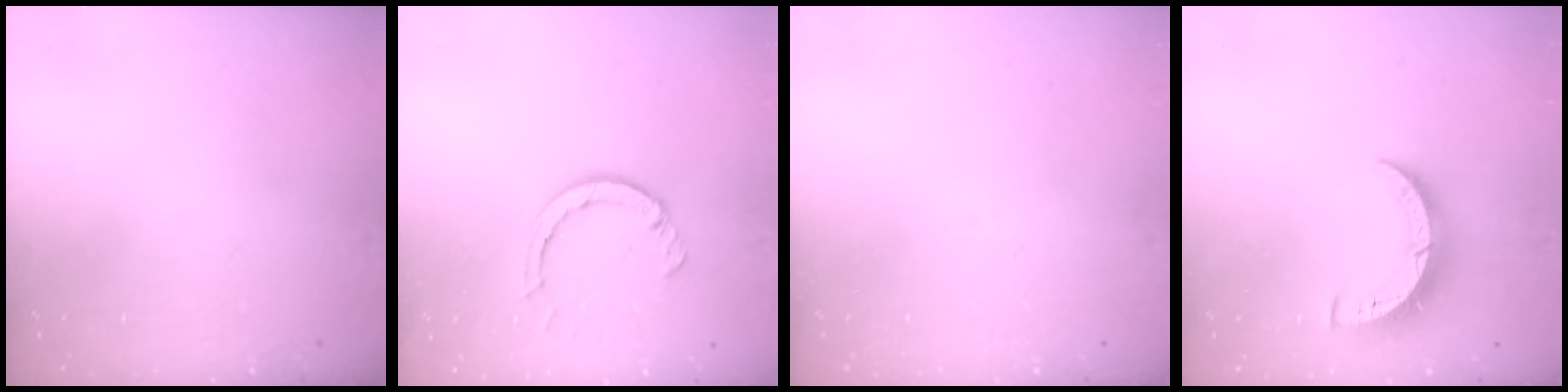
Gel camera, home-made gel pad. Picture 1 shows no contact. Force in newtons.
{"total": 5.7, "press": 5.6, "slide": 0.7}
{"total": 0.0}
{"total": 7.0, "press": 7.0, "slide": 0.2}